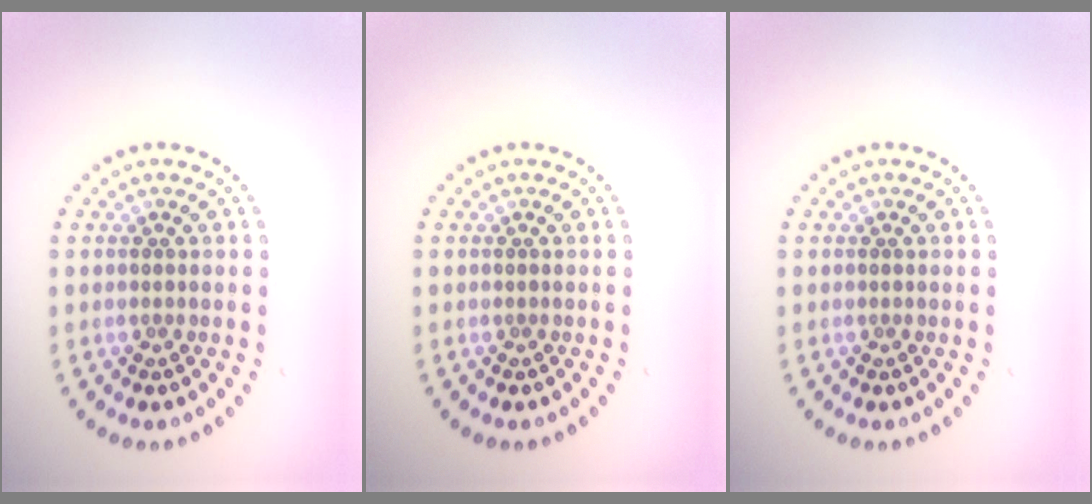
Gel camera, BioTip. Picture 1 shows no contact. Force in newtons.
{"total": 0.0}
{"total": 0.0}